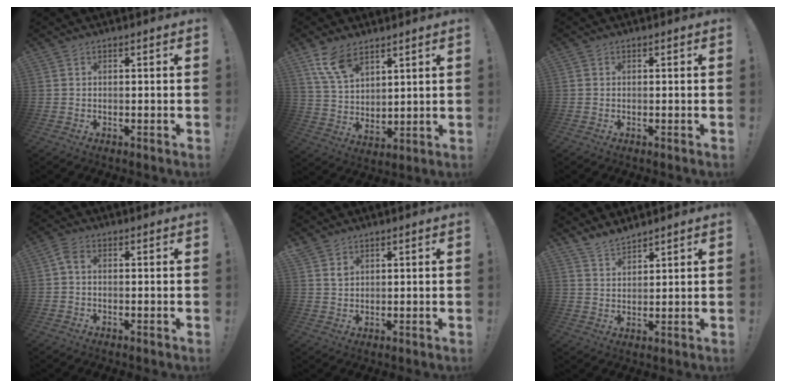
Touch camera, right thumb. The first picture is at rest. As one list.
[{"total": 10.8, "force": [7.5, 5.5, 5.5], "torque": [-0.104, -0.035, 0.145]}, {"total": 0.0}, {"total": 2.3, "force": [0.3, 1.3, 1.9], "torque": [-0.040, 0.005, 0.006]}, {"total": 2.8, "force": [2.0, 1.8, 0.6], "torque": [-0.003, -0.014, 0.036]}, {"total": 5.1, "force": [4.8, 1.2, 1.3], "torque": [-0.025, -0.032, 0.089]}]